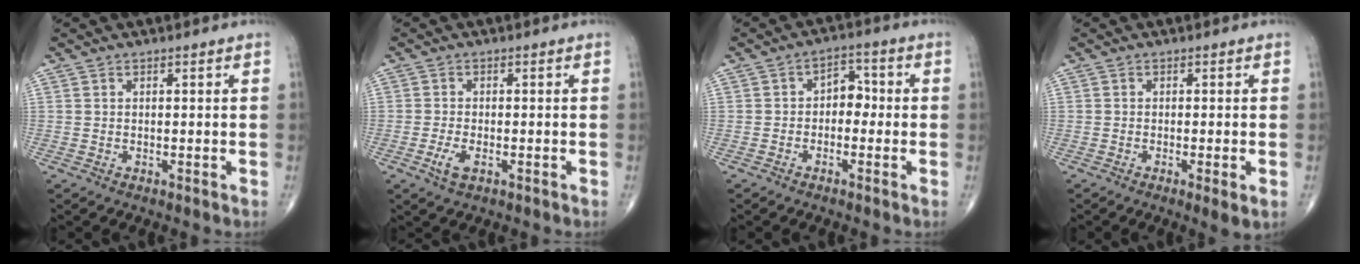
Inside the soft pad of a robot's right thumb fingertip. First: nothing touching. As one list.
[{"total": 3.1, "force": [-1.2, 1.5, 2.4], "torque": [-0.052, 0.002, -0.021]}, {"total": 4.2, "force": [-0.7, 3.0, 2.8], "torque": [-0.016, 0.025, -0.024]}, {"total": 3.0, "force": [-1.0, 0.4, 2.8], "torque": [-0.050, -0.010, -0.019]}]